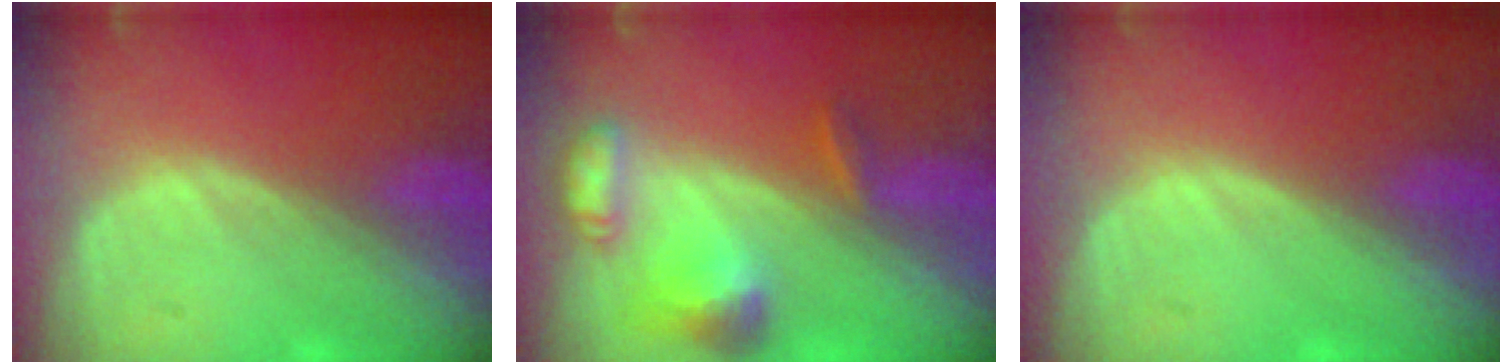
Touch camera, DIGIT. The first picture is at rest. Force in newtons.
{"total": 7.0, "press": 6.6, "slide": 2.5}
{"total": 0.0}